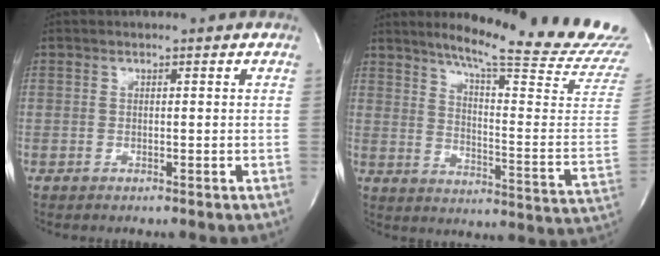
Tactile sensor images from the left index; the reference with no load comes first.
{"total": 24.4, "force": [21.0, -1.2, 12.3], "torque": [-0.185, -0.115, 0.261]}